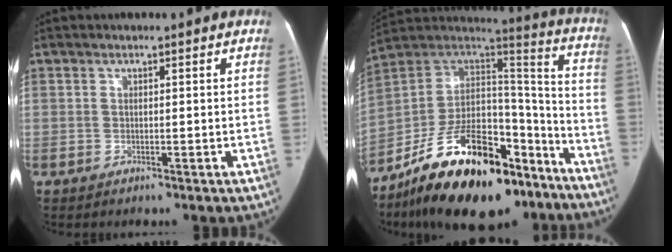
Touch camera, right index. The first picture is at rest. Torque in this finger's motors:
{"motor_torque": [1.33, -0.81, -0.33, -0.21]}